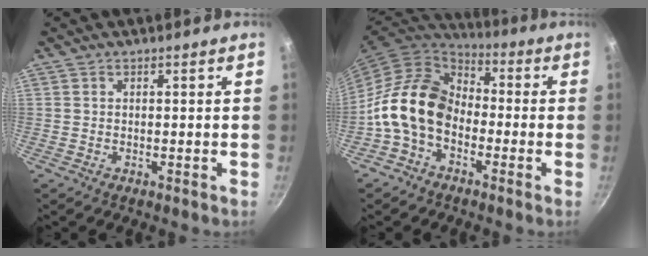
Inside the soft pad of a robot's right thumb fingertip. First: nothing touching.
{"total": 14.6, "force": [-3.3, 10.6, 9.5], "torque": [-0.138, 0.045, -0.086]}